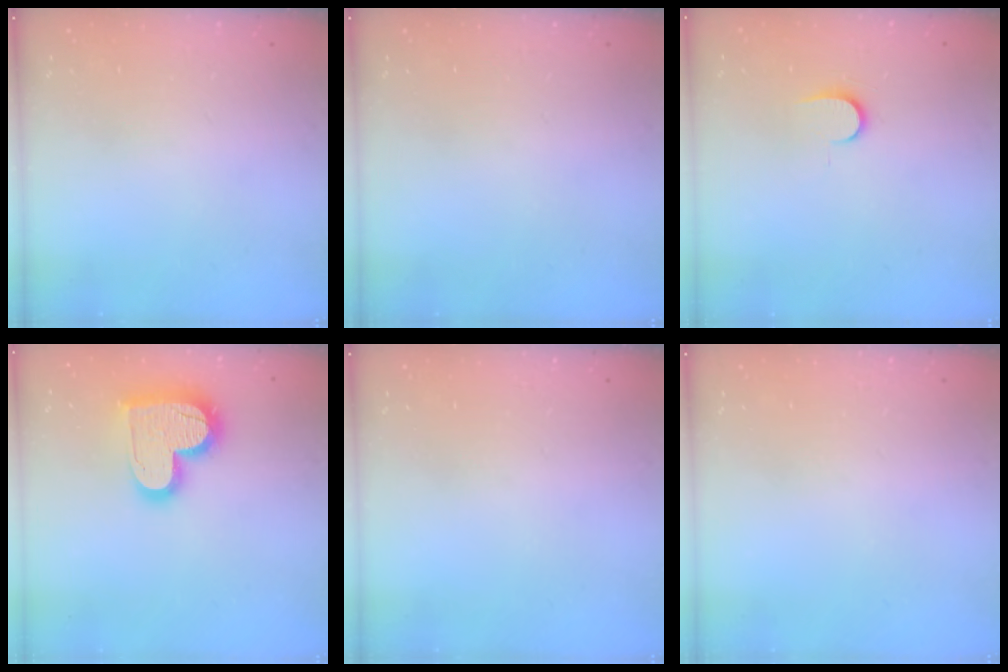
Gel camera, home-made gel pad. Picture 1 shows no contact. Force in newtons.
{"total": 0.0}
{"total": 6.9, "press": 6.9, "slide": 0.8}
{"total": 16.9, "press": 16.9, "slide": 1.3}
{"total": 0.0}
{"total": 0.0}